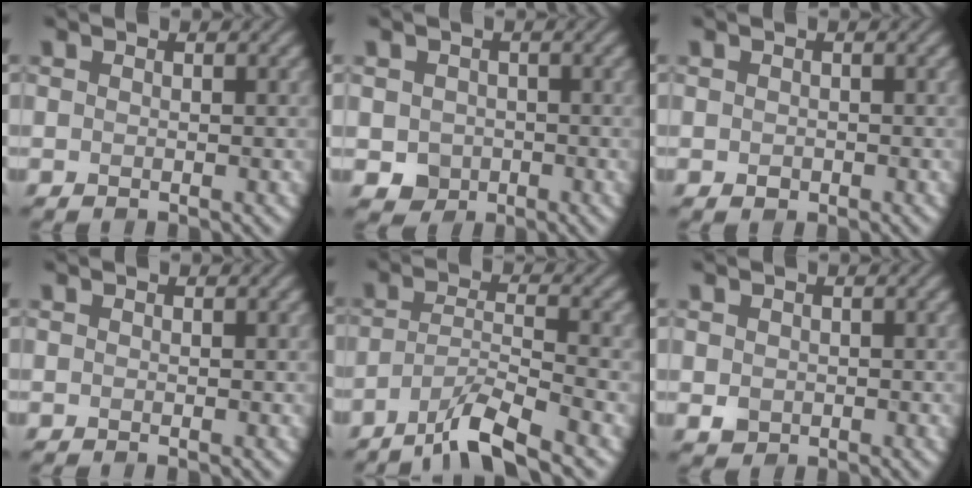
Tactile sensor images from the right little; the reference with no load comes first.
{"total": 2.4, "force": [-0.5, 2.2, 0.9], "torque": [-0.014, -0.005, -0.007]}
{"total": 0.6, "force": [-0.1, 0.5, 0.3], "torque": [-0.004, -0.005, -0.002]}
{"total": 0.0}
{"total": 5.4, "force": [-3.8, 0.8, 3.7], "torque": [-0.060, 0.004, -0.080]}
{"total": 1.5, "force": [0.0, 1.3, 0.6], "torque": [-0.011, -0.003, 0.000]}